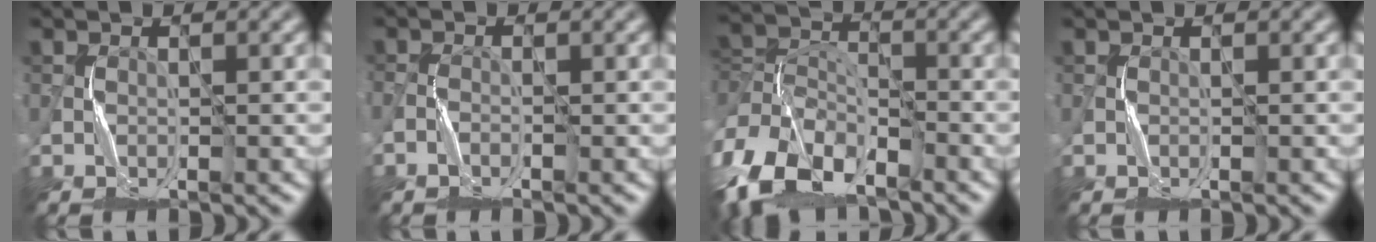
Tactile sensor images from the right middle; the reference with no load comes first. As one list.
[{"total": 1.3, "force": [-0.8, 0.5, 1.0], "torque": [-0.023, 0.003, -0.018]}, {"total": 10.1, "force": [-5.5, 5.9, 6.1], "torque": [-0.127, -0.002, -0.124]}, {"total": 0.0}]